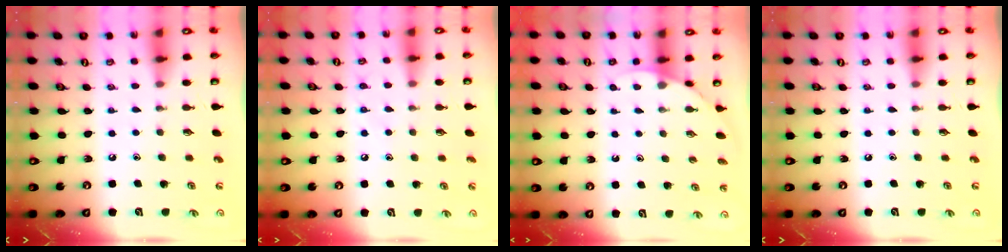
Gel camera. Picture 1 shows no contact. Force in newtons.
{"total": 6.5, "press": 6.4, "slide": 0.7}
{"total": 3.6, "press": 3.6, "slide": 0.2}
{"total": 0.0}